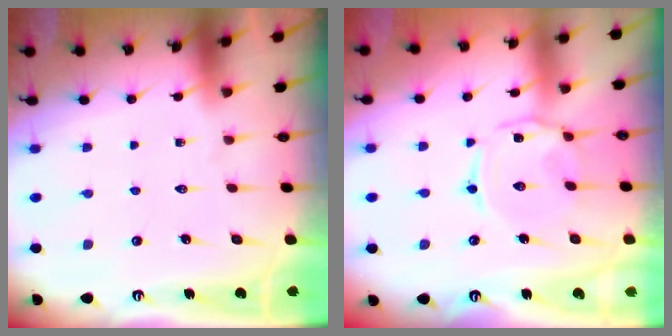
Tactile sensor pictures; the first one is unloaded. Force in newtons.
{"total": 2.9, "press": 2.8, "slide": 0.4}